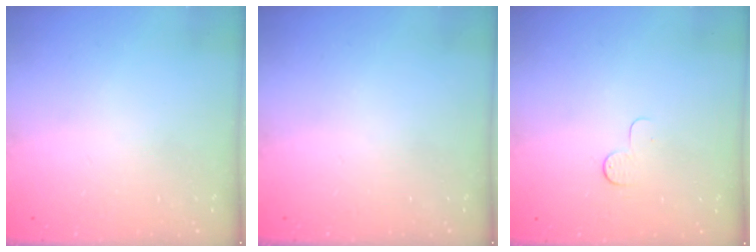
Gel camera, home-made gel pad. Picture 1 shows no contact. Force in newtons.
{"total": 0.0}
{"total": 4.0, "press": 4.0, "slide": 0.4}